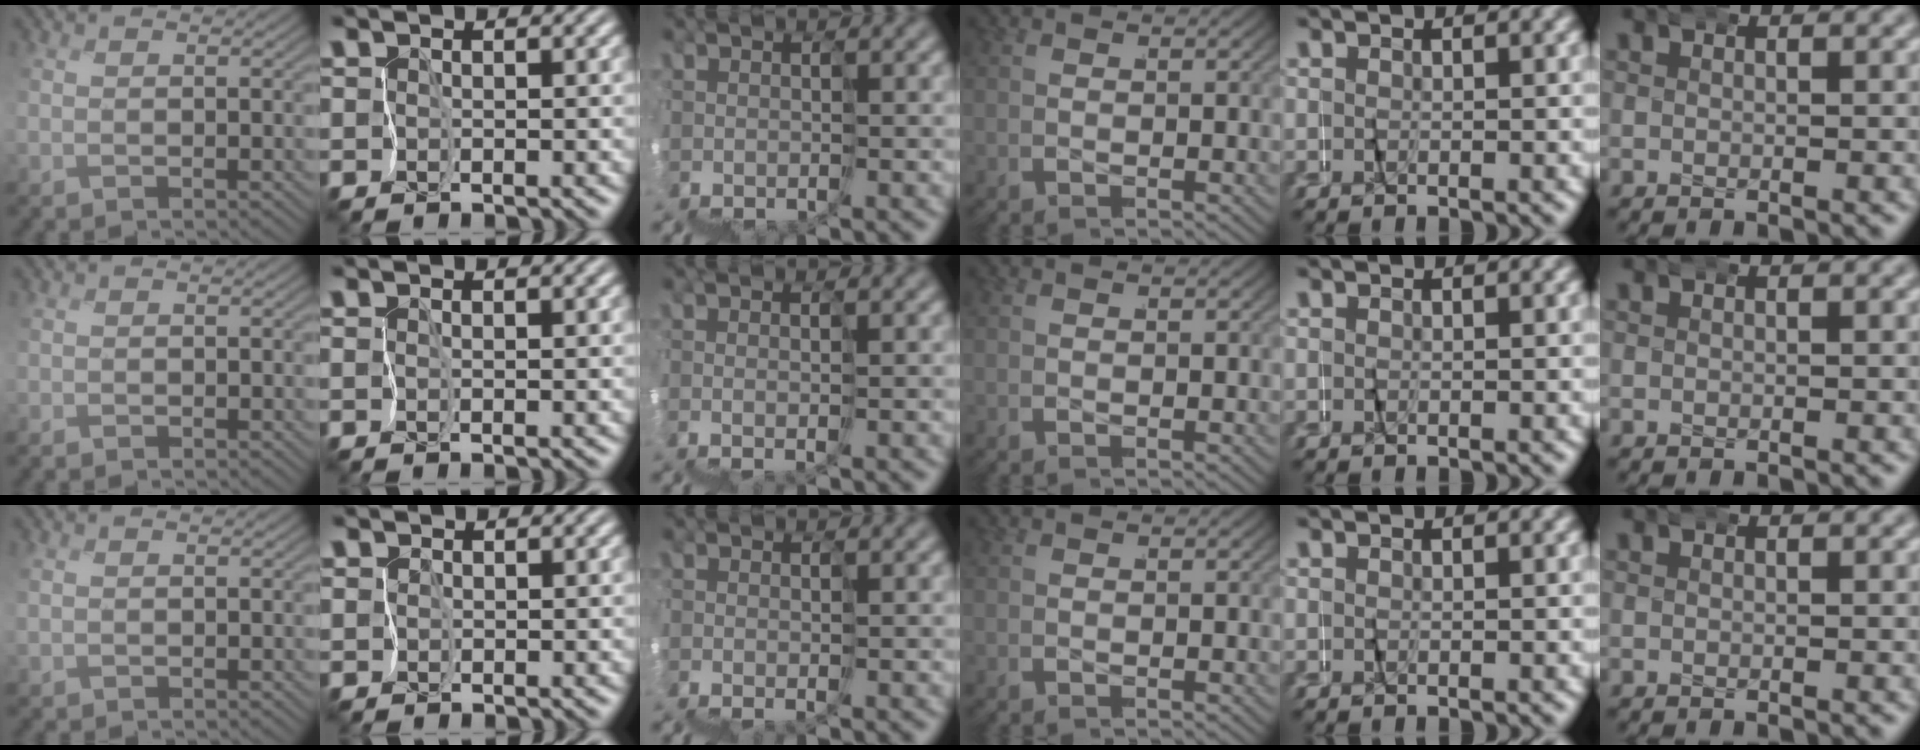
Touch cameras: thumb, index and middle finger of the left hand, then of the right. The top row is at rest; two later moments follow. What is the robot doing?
{"motion": "wrap", "object": "netting"}